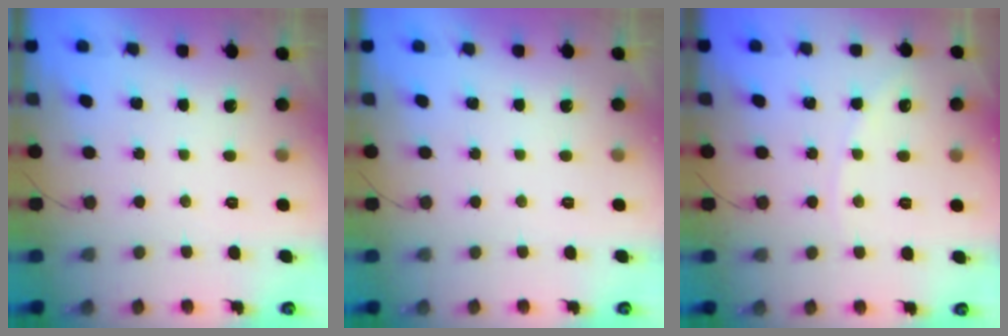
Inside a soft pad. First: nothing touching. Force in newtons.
{"total": 0.0}
{"total": 2.6, "press": 2.6, "slide": 0.4}